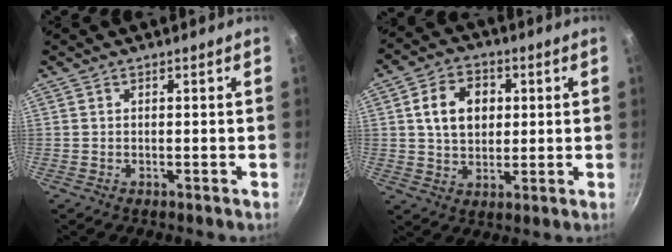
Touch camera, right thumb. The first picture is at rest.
{"total": 10.0, "force": [1.9, 7.4, 6.3], "torque": [-0.084, 0.005, 0.029]}